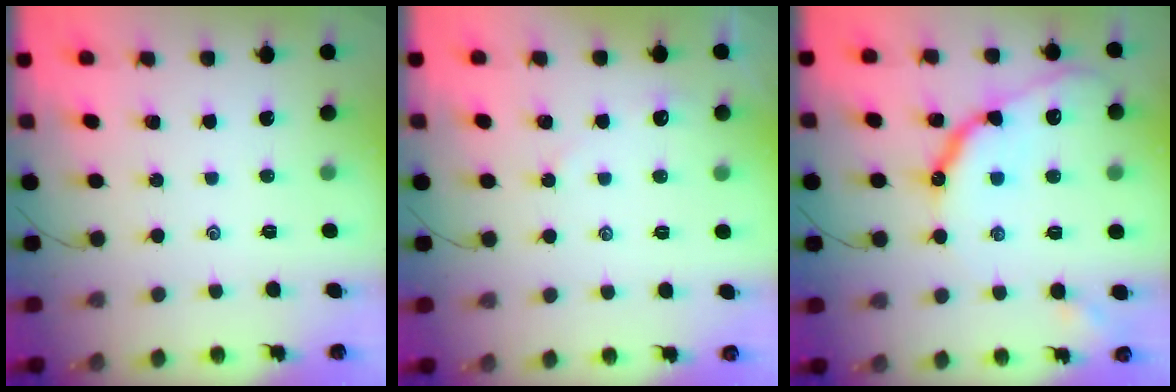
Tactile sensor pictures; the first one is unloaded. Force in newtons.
{"total": 1.8, "press": 1.8, "slide": 0.4}
{"total": 13.1, "press": 13.1, "slide": 0.7}